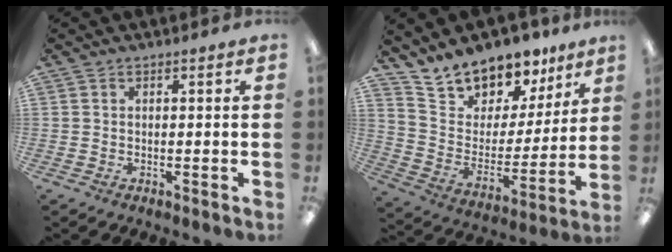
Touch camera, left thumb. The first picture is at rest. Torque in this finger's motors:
{"motor_torque": [0.37, 0.29, 0.87, -1.90, 0.05]}